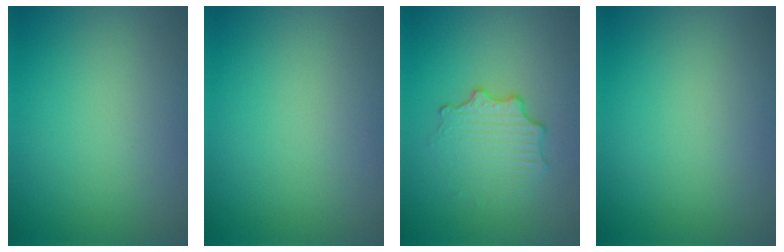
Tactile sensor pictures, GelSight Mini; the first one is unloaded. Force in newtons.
{"total": 0.0}
{"total": 3.2, "press": 2.5, "slide": 1.9}
{"total": 0.0}